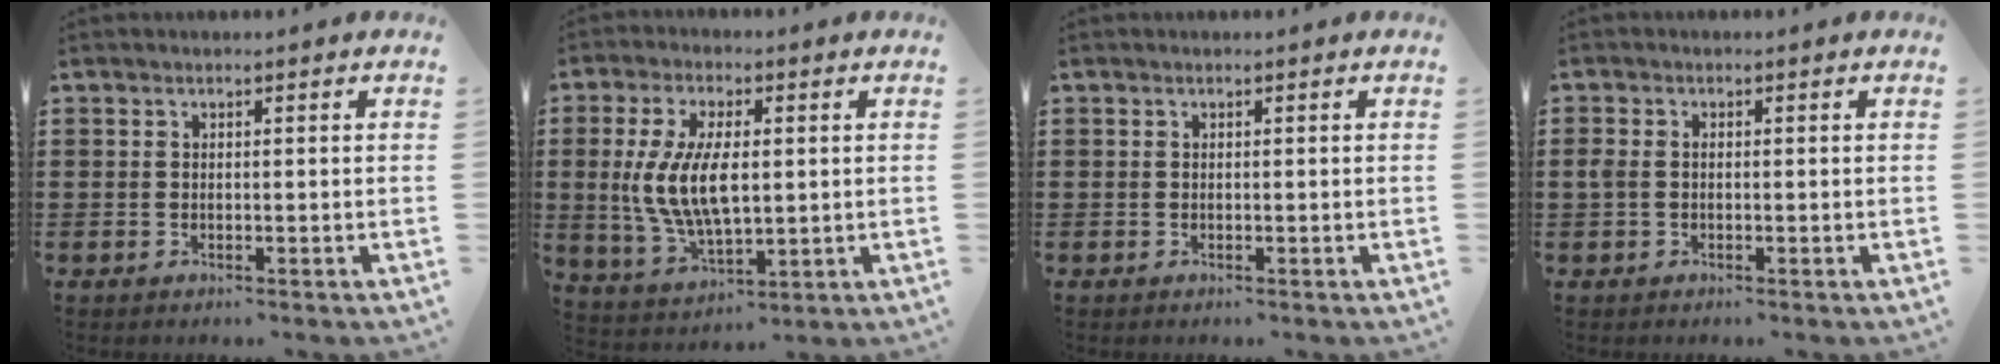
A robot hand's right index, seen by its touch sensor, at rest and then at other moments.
{"total": 9.7, "force": [0.7, 4.3, 8.7], "torque": [-0.195, -0.001, 0.007]}
{"total": 0.0}
{"total": 1.4, "force": [-0.1, 1.0, 1.0], "torque": [-0.029, 0.002, -0.005]}